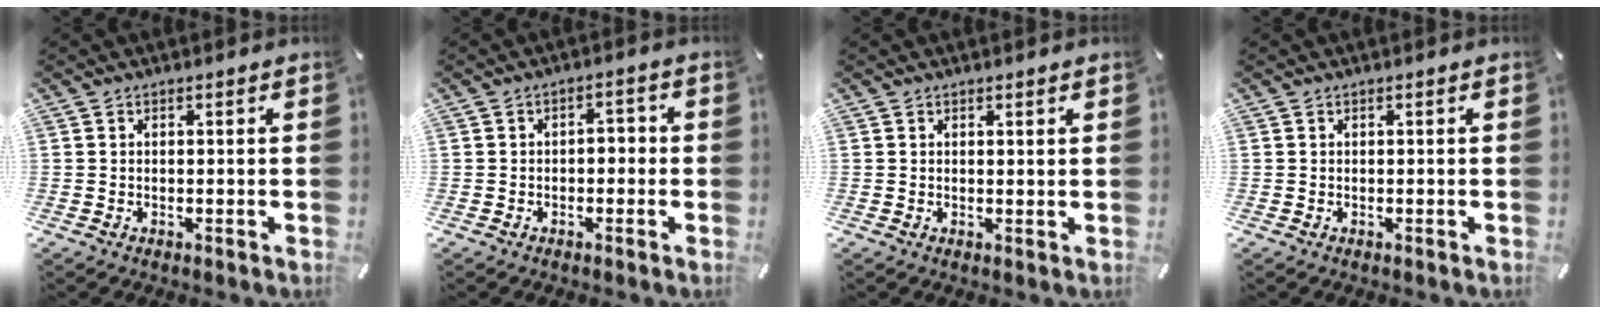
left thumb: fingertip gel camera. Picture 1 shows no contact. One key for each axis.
{"total": 2.9, "fx": -1.5, "fy": 1.8, "fz": 1.8, "tx": -0.034, "ty": 0.015, "tz": -0.031}
{"total": 0.7, "fx": 0.6, "fy": 0.1, "fz": 0.2, "tx": -0.004, "ty": -0.002, "tz": 0.012}
{"total": 0.0}